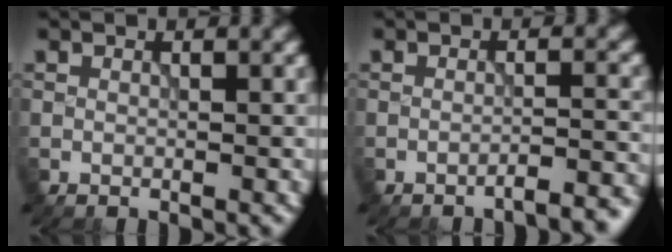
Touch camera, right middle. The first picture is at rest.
{"total": 3.0, "force": [-2.4, 0.6, 1.7], "torque": [-0.014, 0.008, -0.038]}